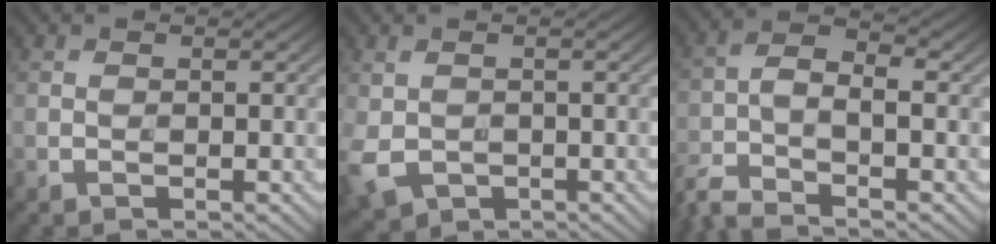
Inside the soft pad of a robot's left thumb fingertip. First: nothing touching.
{"total": 4.8, "force": [-1.3, 3.6, 2.9], "torque": [-0.083, -0.017, -0.024]}
{"total": 5.6, "force": [-4.0, 1.3, 3.6], "torque": [-0.077, -0.007, -0.094]}